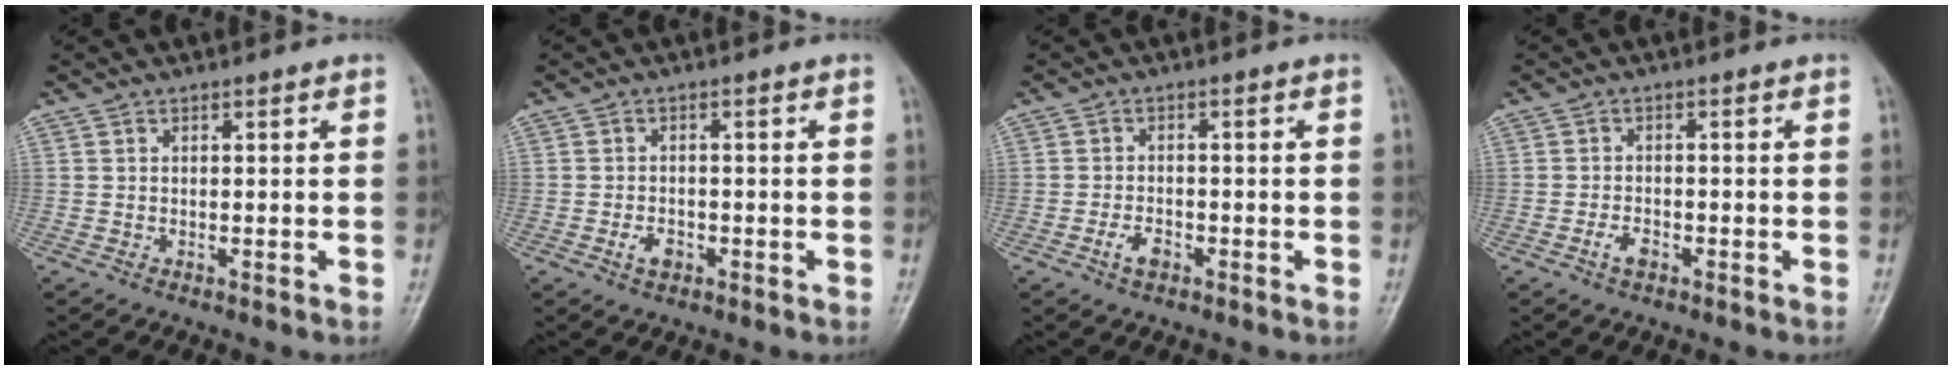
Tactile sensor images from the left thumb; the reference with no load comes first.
{"total": 2.6, "force": [-1.1, 1.7, 1.6], "torque": [-0.028, 0.007, -0.018]}
{"total": 2.9, "force": [-1.5, 1.6, 1.8], "torque": [-0.036, 0.011, -0.026]}
{"total": 2.5, "force": [-1.3, 1.4, 1.6], "torque": [-0.032, 0.010, -0.024]}